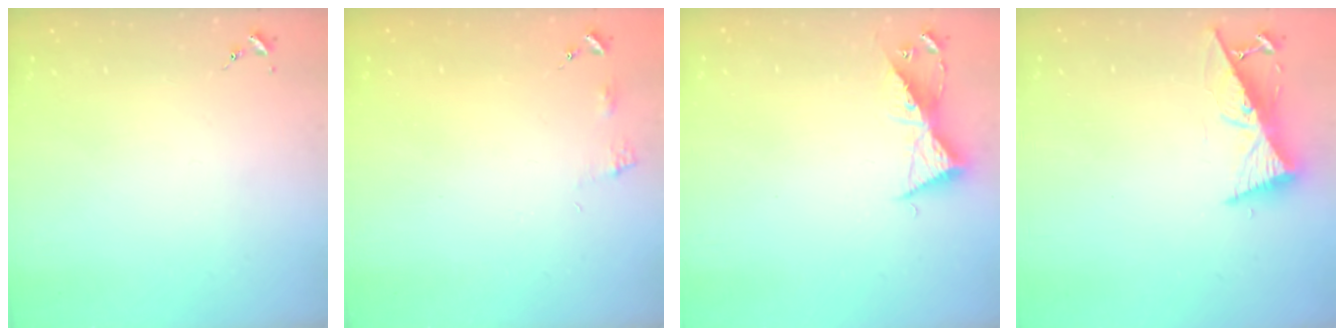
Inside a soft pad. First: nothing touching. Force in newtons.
{"total": 5.1, "press": 5.0, "slide": 0.7}
{"total": 8.8, "press": 8.7, "slide": 0.5}
{"total": 10.6, "press": 10.5, "slide": 1.2}